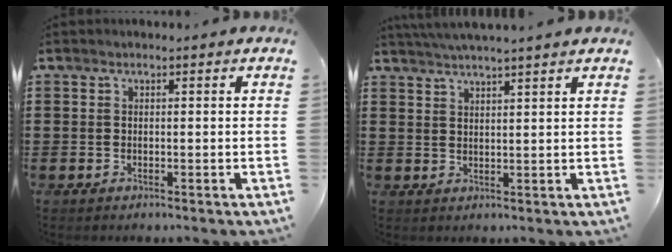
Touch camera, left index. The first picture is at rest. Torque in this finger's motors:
{"motor_torque": [2.14, 0.00, 0.57, 0.15]}